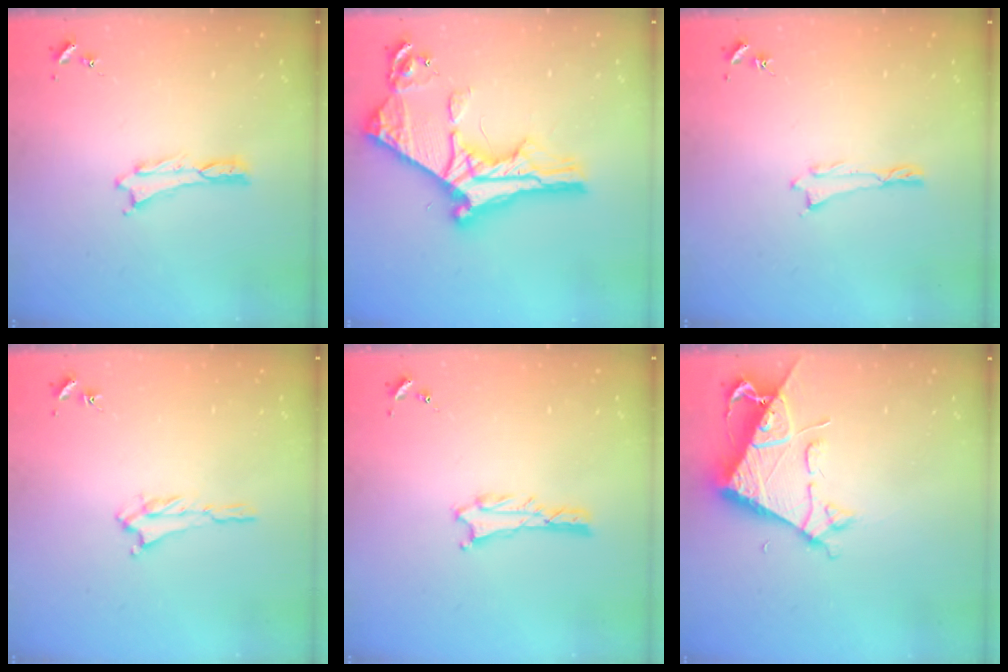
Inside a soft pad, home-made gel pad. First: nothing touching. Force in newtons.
{"total": 11.5, "press": 11.5, "slide": 1.2}
{"total": 0.0}
{"total": 1.2, "press": 1.1, "slide": 0.5}
{"total": 1.0, "press": 1.0, "slide": 0.1}
{"total": 7.3, "press": 7.3, "slide": 0.6}